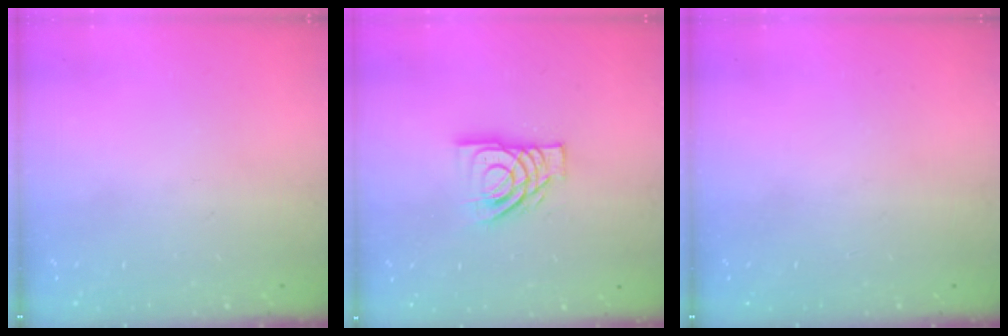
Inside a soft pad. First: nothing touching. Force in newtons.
{"total": 12.6, "press": 12.6, "slide": 1.6}
{"total": 0.0}